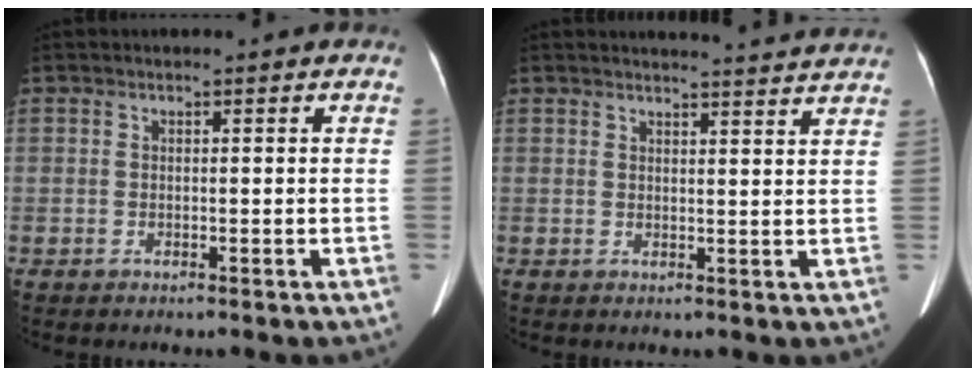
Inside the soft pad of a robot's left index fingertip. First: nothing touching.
{"total": 7.7, "force": [7.6, -0.4, 1.6], "torque": [-0.021, -0.002, 0.074]}